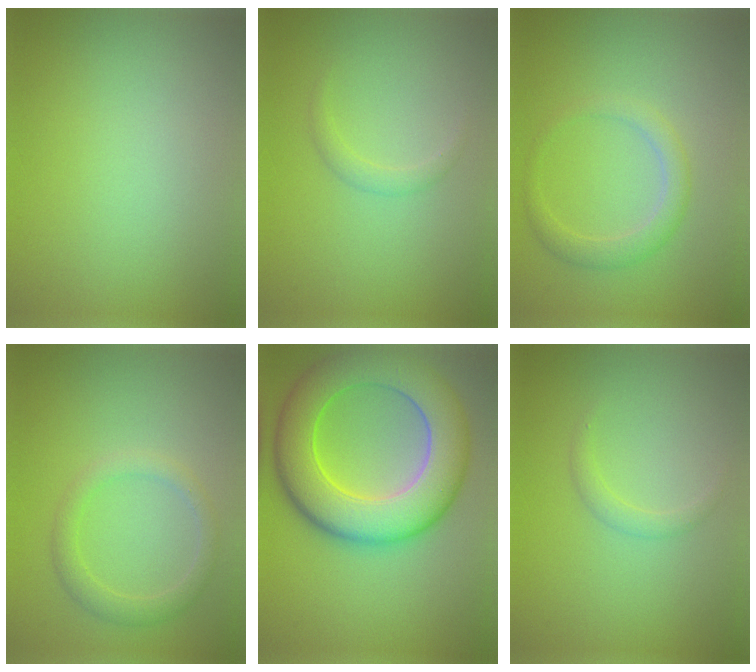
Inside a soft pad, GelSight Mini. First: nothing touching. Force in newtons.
{"total": 1.1, "press": 1.1, "slide": 0.0}
{"total": 2.2, "press": 2.2, "slide": 0.2}
{"total": 2.2, "press": 2.2, "slide": 0.1}
{"total": 10.4, "press": 10.4, "slide": 0.3}
{"total": 1.1, "press": 1.1, "slide": 0.1}